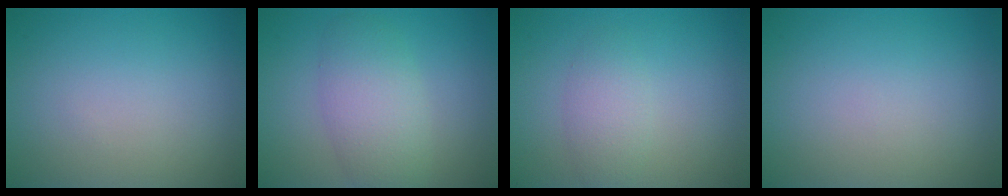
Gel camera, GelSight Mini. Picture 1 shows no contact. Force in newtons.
{"total": 4.6, "press": 4.6, "slide": 0.2}
{"total": 2.3, "press": 2.3, "slide": 0.1}
{"total": 0.0}